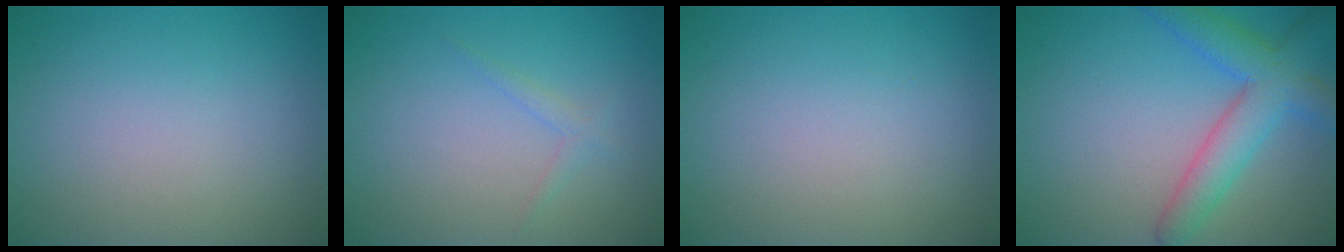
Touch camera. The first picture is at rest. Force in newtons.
{"total": 1.0, "press": 1.0, "slide": 0.1}
{"total": 0.0}
{"total": 5.1, "press": 5.1, "slide": 0.2}